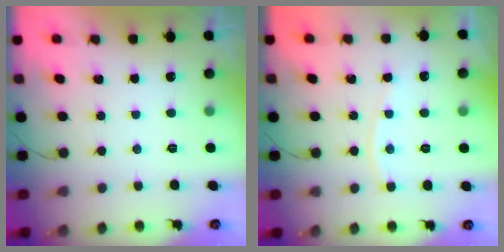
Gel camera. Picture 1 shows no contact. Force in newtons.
{"total": 3.1, "press": 3.0, "slide": 0.4}